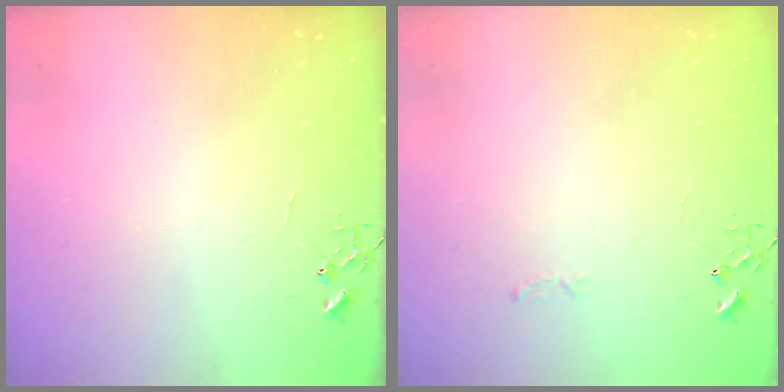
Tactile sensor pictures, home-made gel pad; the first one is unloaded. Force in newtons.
{"total": 2.8, "press": 2.8, "slide": 0.4}